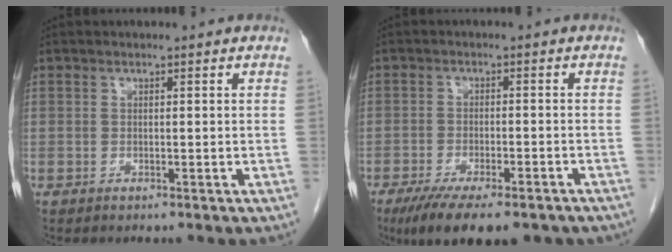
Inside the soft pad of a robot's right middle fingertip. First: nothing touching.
{"total": 14.0, "force": [-10.4, 4.0, 8.4], "torque": [-0.119, -0.012, -0.151]}